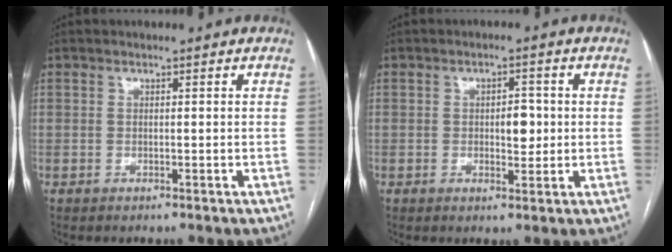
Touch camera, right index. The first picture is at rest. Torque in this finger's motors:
{"motor_torque": [0.32, 0.14, 0.06, 0.03]}